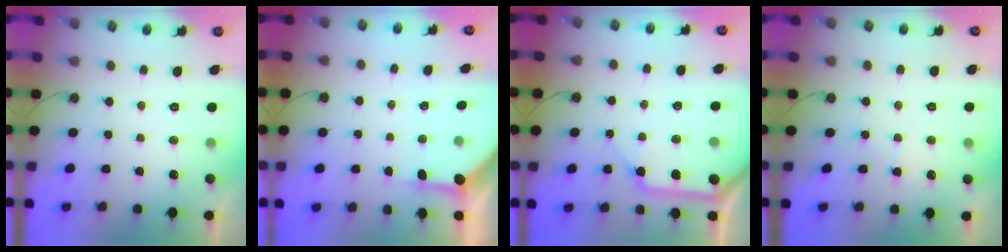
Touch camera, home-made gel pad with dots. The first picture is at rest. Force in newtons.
{"total": 3.9, "press": 3.8, "slide": 0.4}
{"total": 10.6, "press": 10.5, "slide": 1.6}
{"total": 6.5, "press": 6.4, "slide": 0.7}